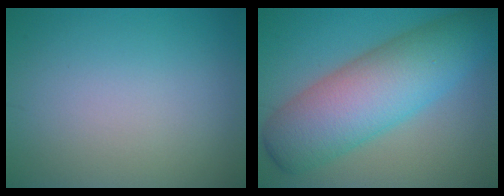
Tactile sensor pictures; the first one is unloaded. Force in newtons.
{"total": 10.1, "press": 10.1, "slide": 0.3}